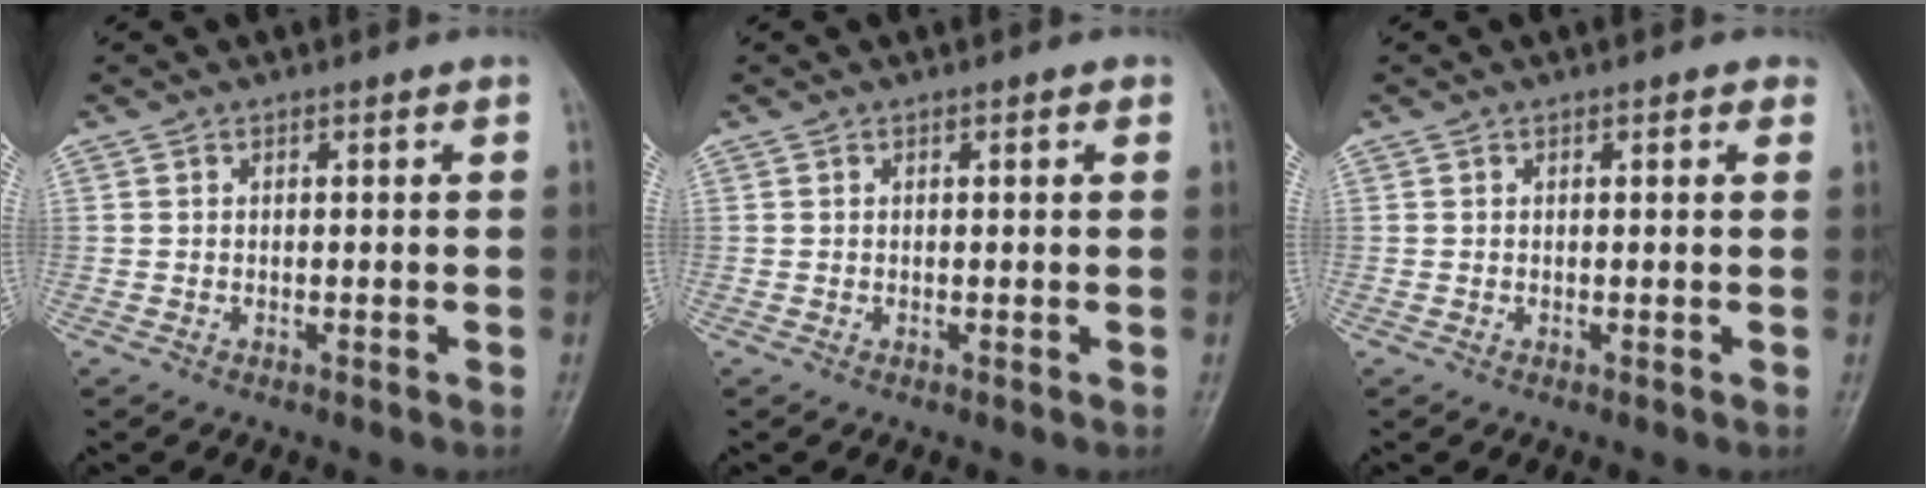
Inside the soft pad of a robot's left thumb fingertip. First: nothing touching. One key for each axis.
{"total": 0.5, "fx": 0.3, "fy": 0.3, "fz": 0.4, "tx": -0.004, "ty": 0.001, "tz": 0.001}
{"total": 0.9, "fx": 0.5, "fy": 0.5, "fz": 0.5, "tx": -0.001, "ty": 0.001, "tz": 0.001}